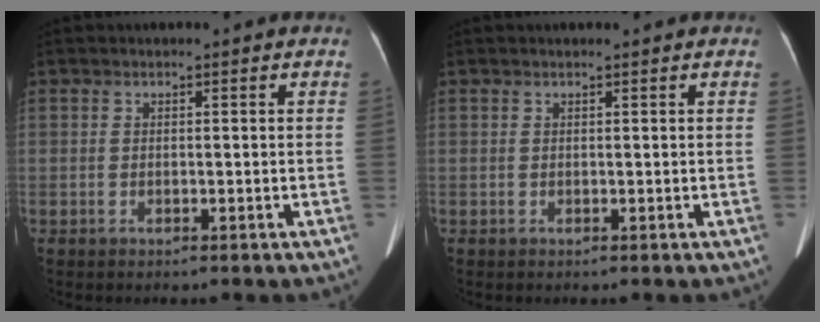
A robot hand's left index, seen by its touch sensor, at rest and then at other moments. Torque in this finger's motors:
{"motor_torque": [0.00, 0.03, -0.01, 0.02]}